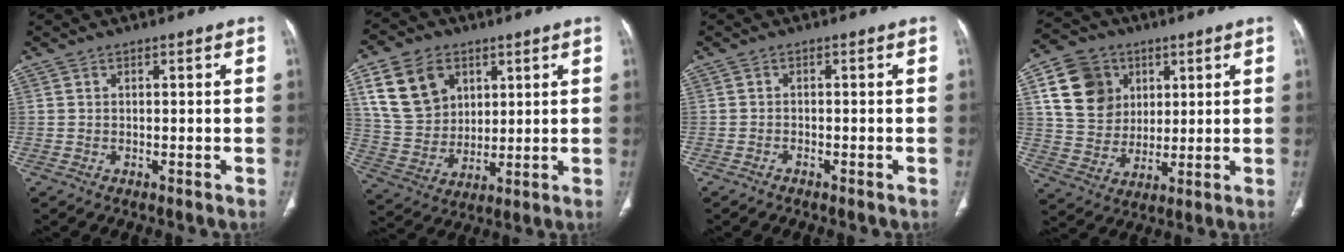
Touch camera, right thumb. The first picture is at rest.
{"total": 14.3, "force": [6.2, 10.7, 7.3], "torque": [-0.115, -0.014, 0.130]}
{"total": 0.7, "force": [-0.7, 0.2, 0.2], "torque": [-0.008, 0.004, -0.013]}
{"total": 13.9, "force": [4.8, 11.6, 6.0], "torque": [-0.086, -0.004, 0.092]}